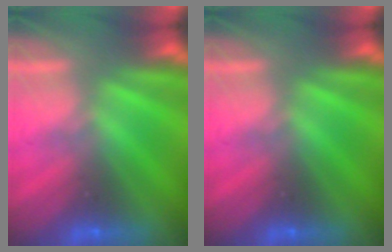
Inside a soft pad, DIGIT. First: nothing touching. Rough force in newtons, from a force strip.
{"total": 0.0}